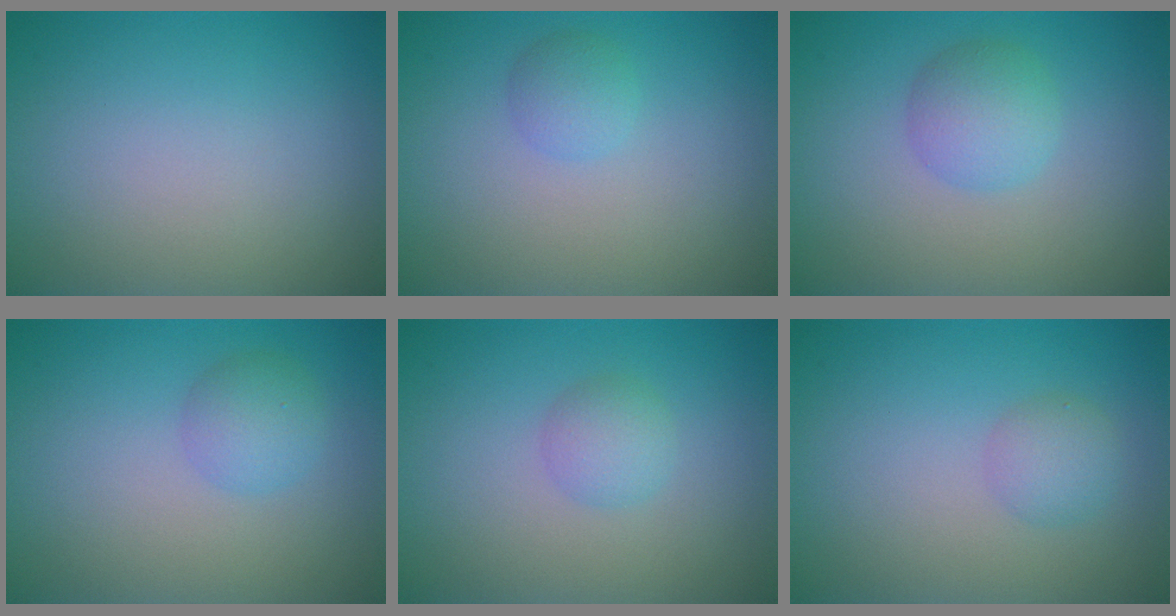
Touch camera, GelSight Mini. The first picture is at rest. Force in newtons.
{"total": 1.5, "press": 1.5, "slide": 0.0}
{"total": 2.9, "press": 2.9, "slide": 0.1}
{"total": 2.2, "press": 2.2, "slide": 0.0}
{"total": 1.8, "press": 1.8, "slide": 0.0}
{"total": 1.9, "press": 1.9, "slide": 0.1}